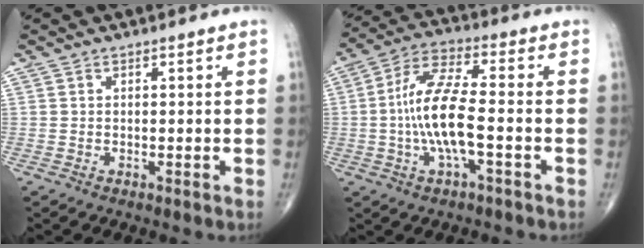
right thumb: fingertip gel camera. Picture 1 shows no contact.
{"total": 12.4, "force": [-2.0, 3.5, 11.7], "torque": [-0.248, 0.029, -0.043]}